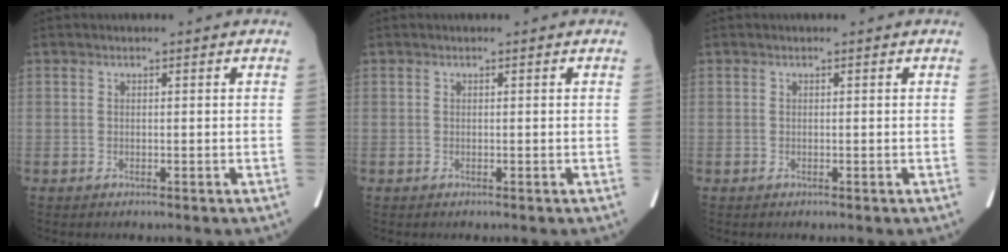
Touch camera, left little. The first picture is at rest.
{"total": 0.0}
{"total": 0.0}